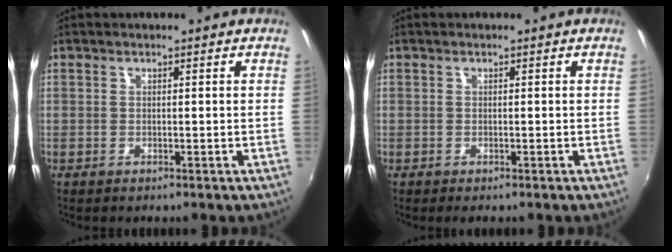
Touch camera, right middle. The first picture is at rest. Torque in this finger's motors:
{"motor_torque": [0.66, -0.71, 0.07, 0.04]}